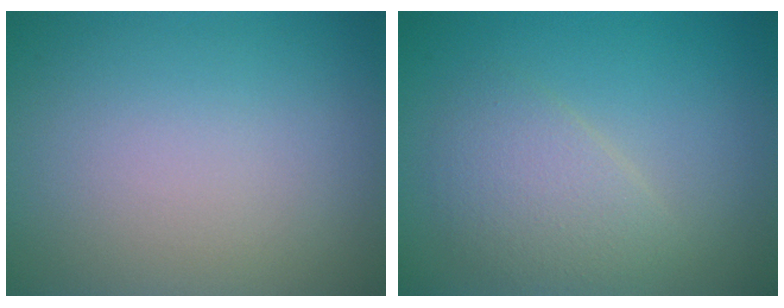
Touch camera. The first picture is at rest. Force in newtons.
{"total": 3.0, "press": 3.0, "slide": 0.0}